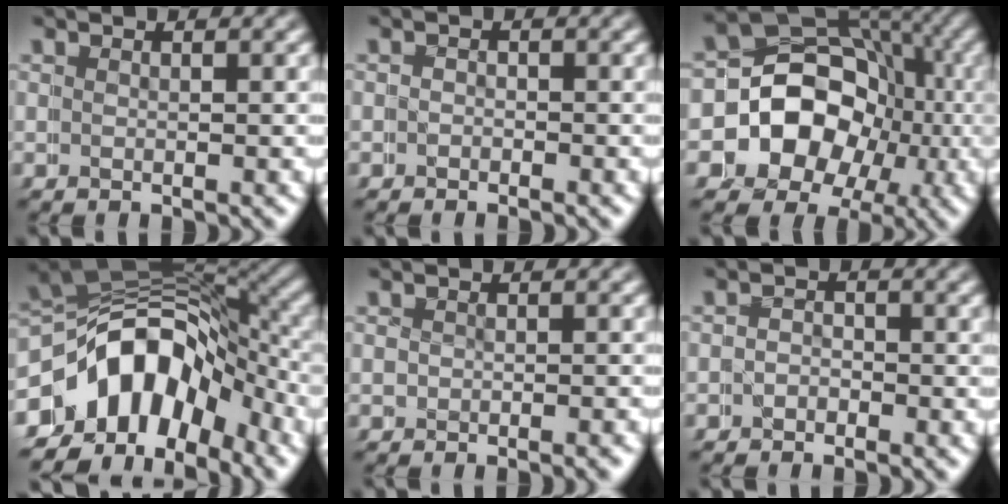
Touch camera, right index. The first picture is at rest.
{"total": 1.4, "force": [-0.4, 0.5, -1.3], "torque": [0.012, -0.006, -0.016]}
{"total": 13.2, "force": [-1.0, 11.8, 5.7], "torque": [-0.133, -0.035, -0.014]}
{"total": 16.0, "force": [-3.2, 12.5, 9.5], "torque": [-0.195, -0.039, -0.045]}
{"total": 0.0}
{"total": 1.8, "force": [-1.0, 0.3, -1.5], "torque": [0.022, -0.008, -0.023]}